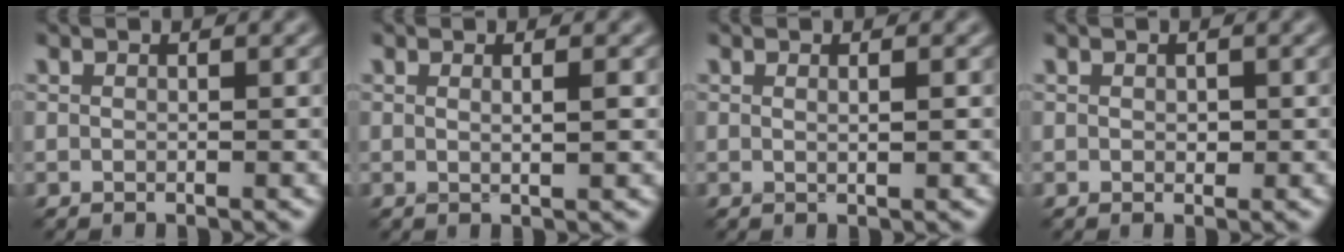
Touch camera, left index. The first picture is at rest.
{"total": 1.5, "force": [0.3, 0.4, 1.5], "torque": [-0.018, 0.002, 0.000]}
{"total": 1.1, "force": [0.2, 0.3, 1.0], "torque": [-0.010, 0.003, 0.000]}
{"total": 0.6, "force": [0.1, 0.4, 0.4], "torque": [-0.003, -0.002, 0.001]}